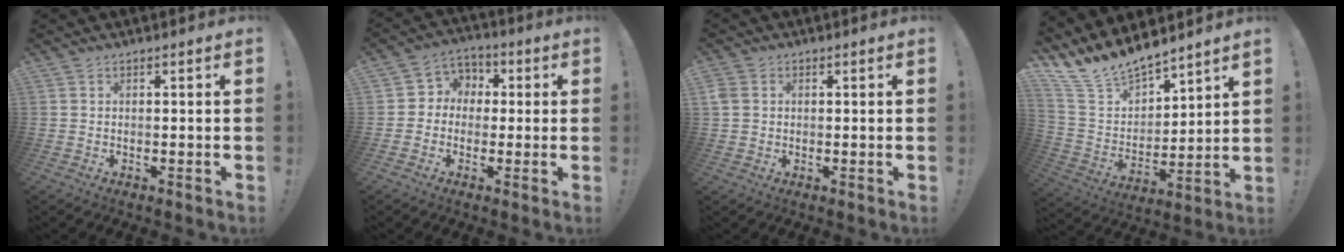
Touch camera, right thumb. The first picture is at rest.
{"total": 6.0, "force": [-1.1, 5.7, 1.5], "torque": [-0.015, 0.016, -0.016]}
{"total": 3.7, "force": [1.0, 3.1, 1.7], "torque": [-0.033, 0.007, 0.023]}
{"total": 13.4, "force": [12.5, 3.9, 3.0], "torque": [-0.087, -0.101, 0.234]}